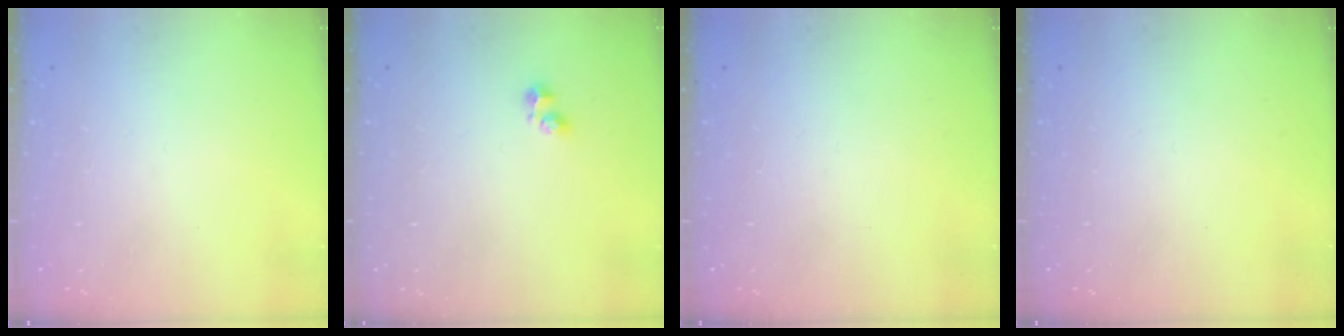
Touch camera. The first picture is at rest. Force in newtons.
{"total": 1.9, "press": 1.8, "slide": 0.5}
{"total": 0.0}
{"total": 0.0}